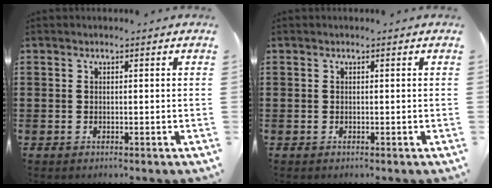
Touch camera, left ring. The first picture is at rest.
{"total": 0.0}